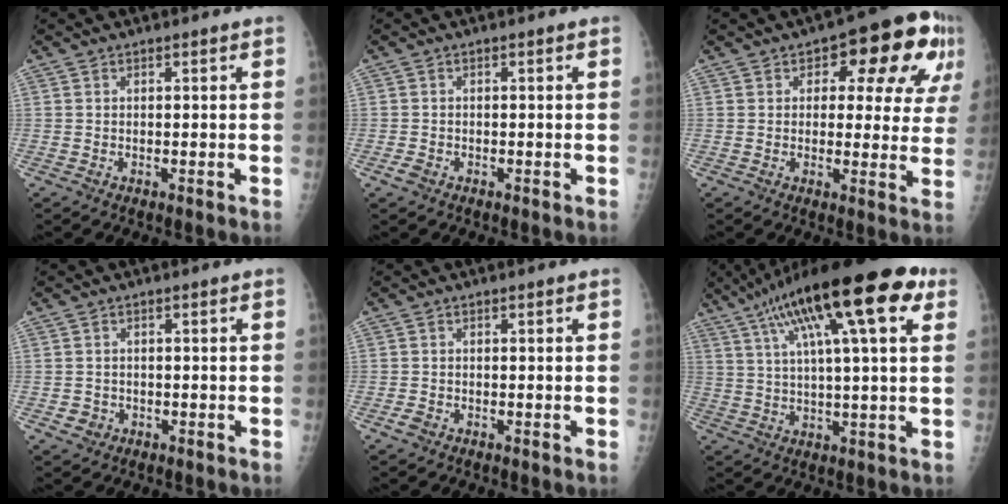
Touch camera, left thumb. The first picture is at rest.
{"total": 1.4, "force": [-0.7, 1.0, 0.6], "torque": [-0.012, 0.001, -0.013]}
{"total": 14.9, "force": [5.8, 7.4, 11.5], "torque": [-0.091, 0.004, 0.066]}
{"total": 2.2, "force": [-0.8, 2.0, 0.5], "torque": [-0.001, 0.006, -0.007]}
{"total": 1.4, "force": [-0.7, 1.0, 0.6], "torque": [-0.012, 0.001, -0.014]}
{"total": 22.7, "force": [11.2, 5.3, 19.0], "torque": [-0.304, 0.013, 0.175]}